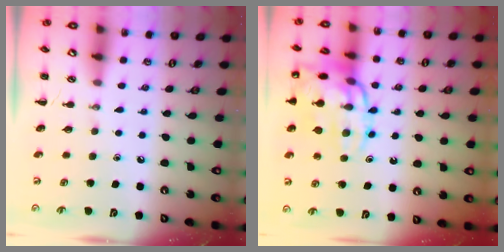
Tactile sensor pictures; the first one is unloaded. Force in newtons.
{"total": 18.1, "press": 18.0, "slide": 1.8}